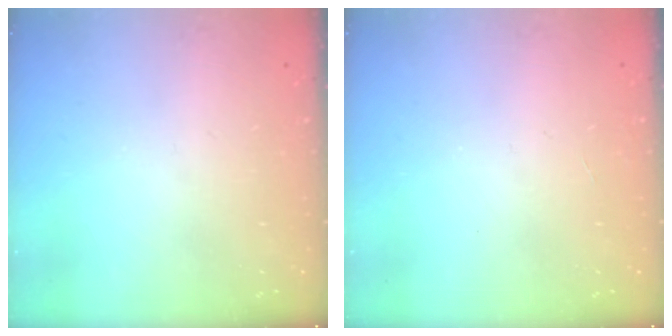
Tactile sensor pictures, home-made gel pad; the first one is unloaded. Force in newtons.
{"total": 0.0}